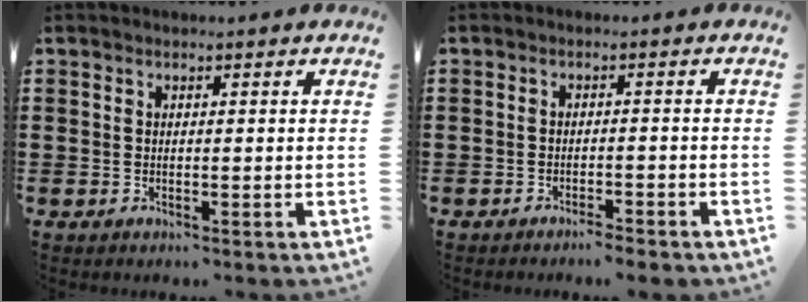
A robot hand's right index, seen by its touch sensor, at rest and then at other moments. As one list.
[{"total": 1.9, "force": [-1.7, -0.1, 0.6], "torque": [-0.012, 0.000, -0.034]}]